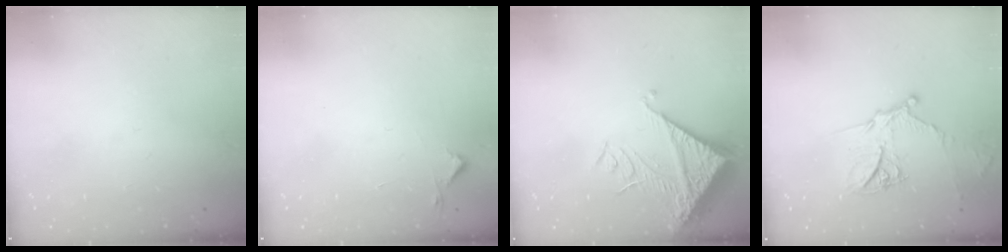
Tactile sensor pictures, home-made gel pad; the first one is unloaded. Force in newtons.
{"total": 2.7, "press": 2.6, "slide": 0.4}
{"total": 13.1, "press": 13.0, "slide": 1.7}
{"total": 13.6, "press": 13.6, "slide": 1.1}